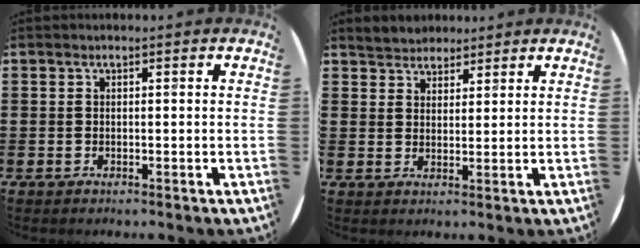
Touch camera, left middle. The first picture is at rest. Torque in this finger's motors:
{"motor_torque": [0.16, -0.16, 0.04, 0.02]}